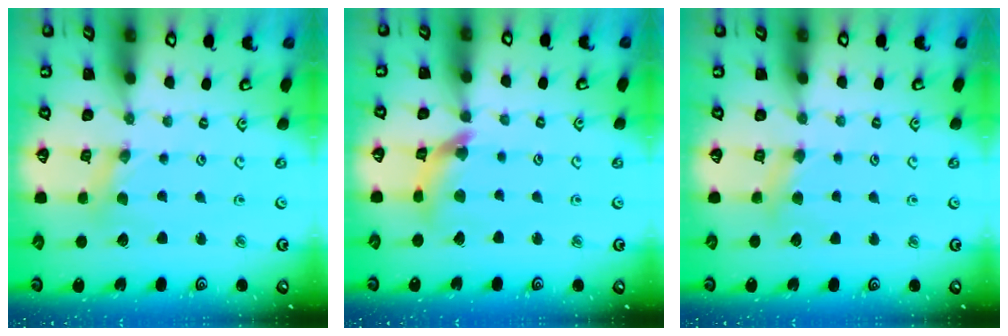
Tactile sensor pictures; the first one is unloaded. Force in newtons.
{"total": 9.0, "press": 8.9, "slide": 1.1}
{"total": 4.7, "press": 4.7, "slide": 0.5}